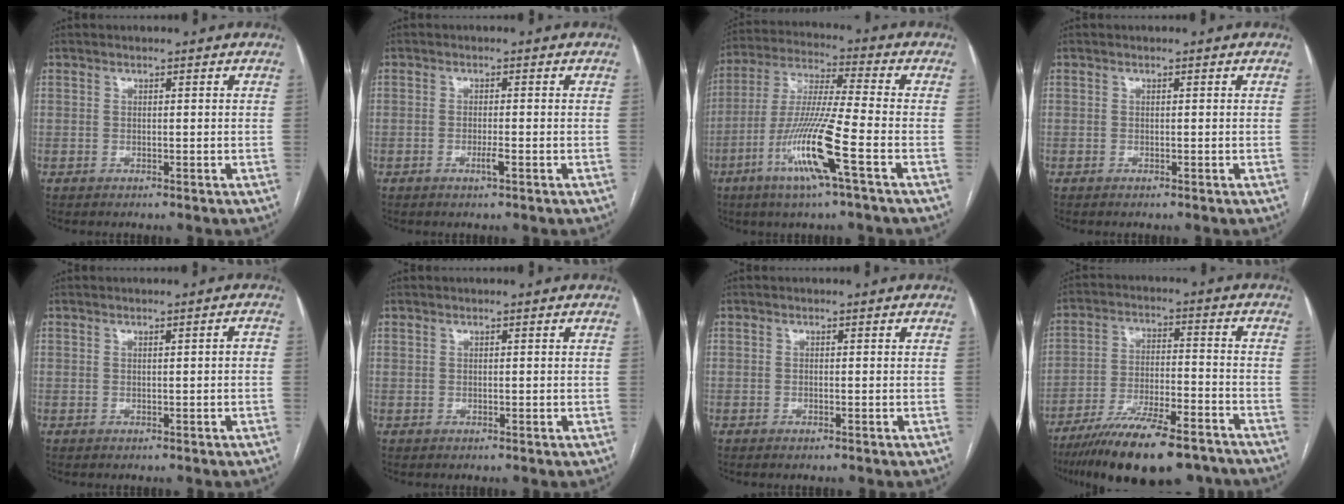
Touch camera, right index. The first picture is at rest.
{"total": 1.6, "force": [-0.8, 0.0, 1.4], "torque": [-0.026, -0.001, -0.014]}
{"total": 13.6, "force": [-5.8, -0.5, 12.4], "torque": [-0.252, -0.014, -0.113]}
{"total": 0.0}
{"total": 1.2, "force": [-0.1, 0.1, 1.2], "torque": [-0.011, 0.002, 0.000]}
{"total": 0.0}
{"total": 0.6, "force": [-0.4, 0.0, 0.4], "torque": [-0.009, -0.001, -0.007]}
{"total": 19.6, "force": [-15.7, 4.2, 11.0], "torque": [-0.153, 0.002, -0.249]}